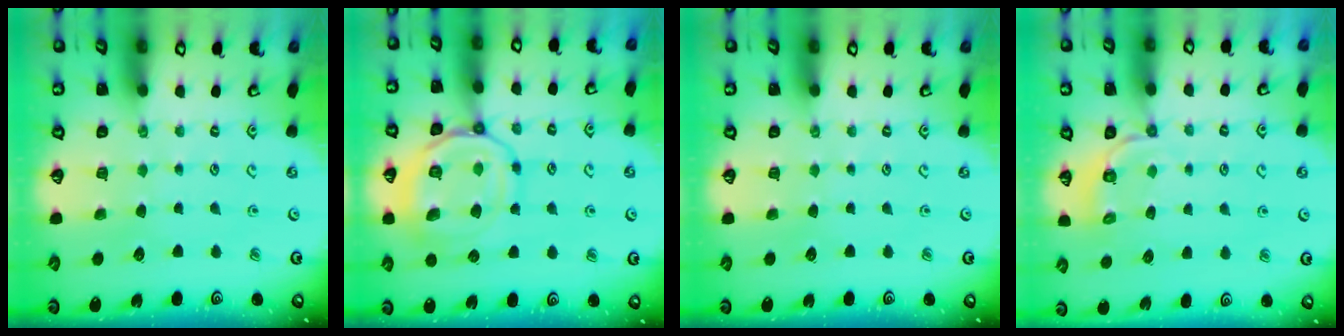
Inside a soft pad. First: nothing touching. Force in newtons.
{"total": 16.1, "press": 16.0, "slide": 1.5}
{"total": 0.0}
{"total": 3.3, "press": 2.8, "slide": 1.7}